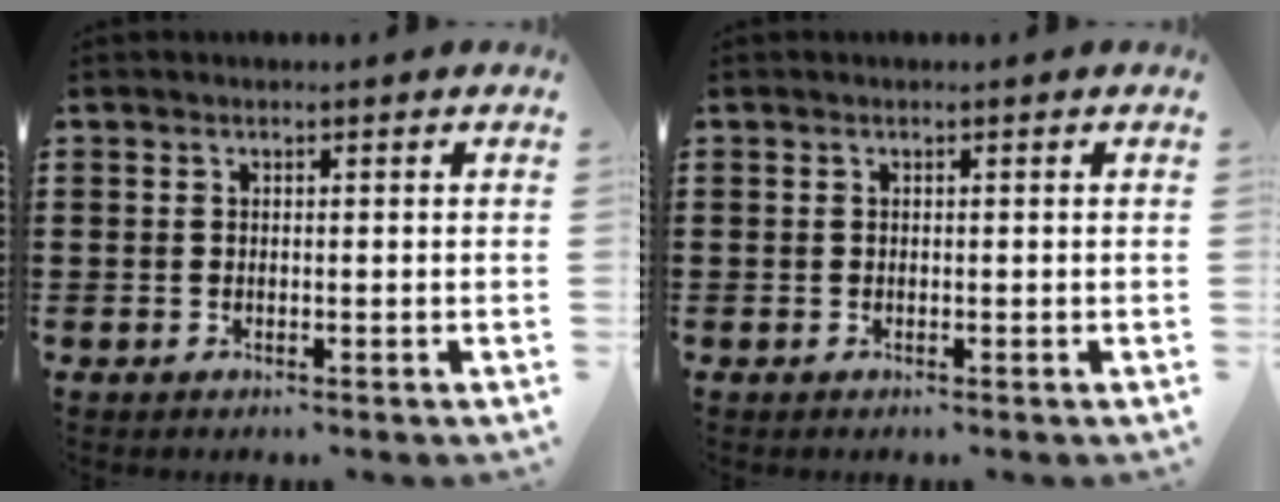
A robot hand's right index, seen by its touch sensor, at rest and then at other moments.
{"total": 0.0}